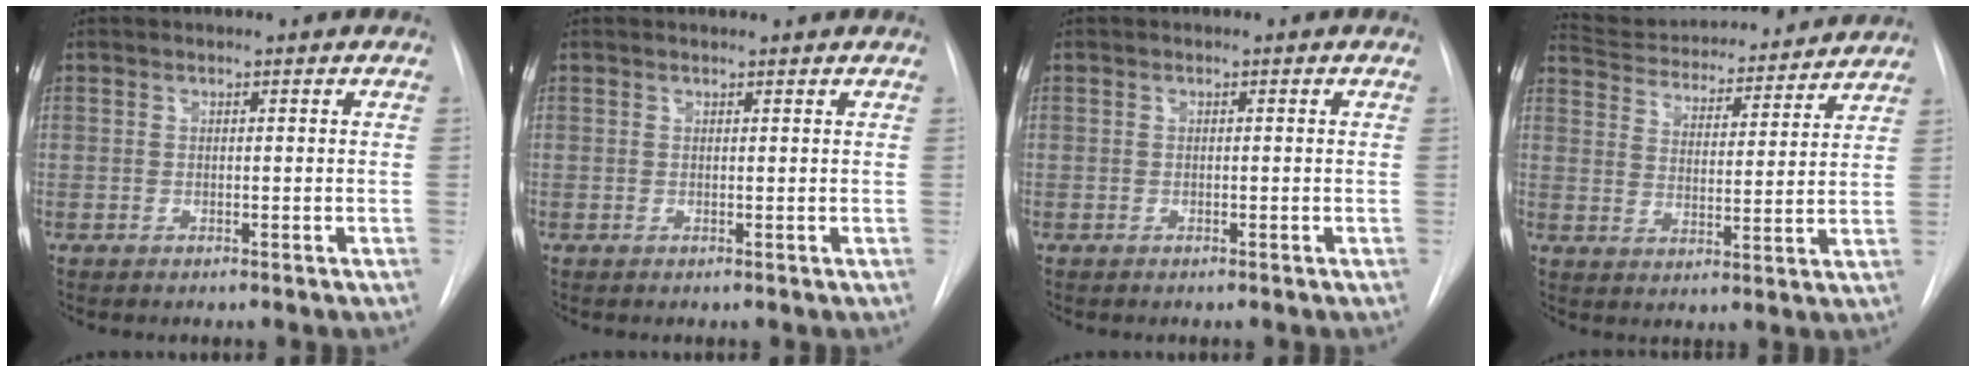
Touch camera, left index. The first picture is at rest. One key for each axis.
{"total": 1.4, "fx": 1.4, "fy": 0.1, "fz": 0.2, "tx": -0.009, "ty": 0.012, "tz": 0.021}
{"total": 0.0}
{"total": 19.6, "fx": 18.4, "fy": 4.1, "fz": 5.4, "tx": -0.086, "ty": 0.012, "tz": 0.256}